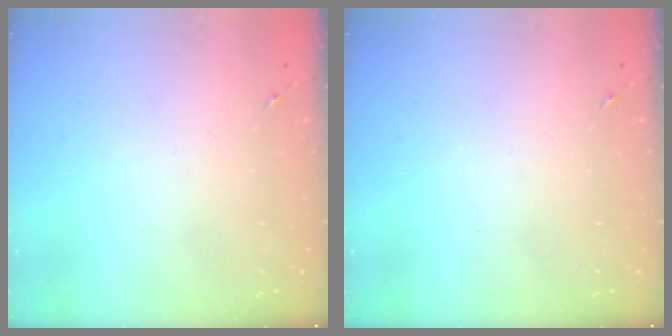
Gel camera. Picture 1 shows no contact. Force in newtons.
{"total": 0.0}